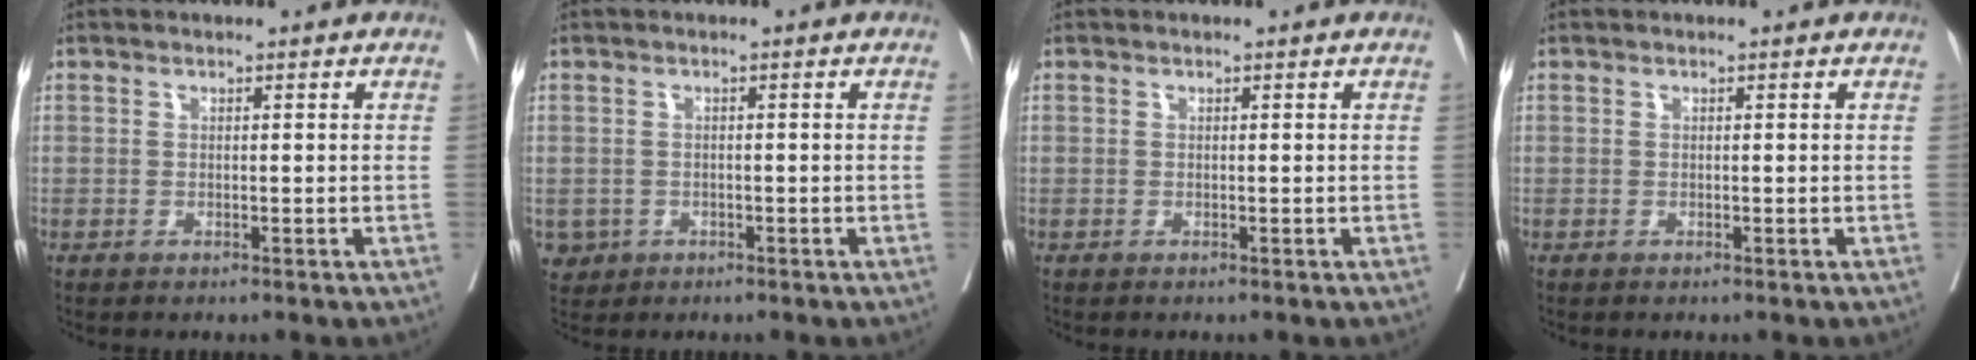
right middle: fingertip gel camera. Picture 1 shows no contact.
{"total": 3.5, "force": [-1.5, 3.1, 0.5], "torque": [-0.006, 0.005, -0.020]}
{"total": 0.0}
{"total": 0.0}